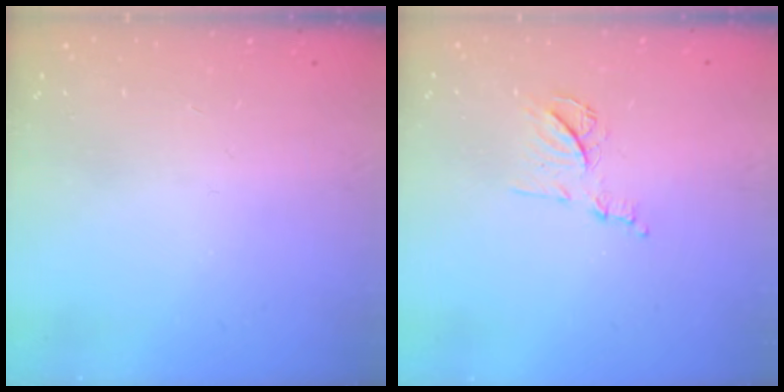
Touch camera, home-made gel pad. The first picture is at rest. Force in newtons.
{"total": 9.1, "press": 9.1, "slide": 0.5}